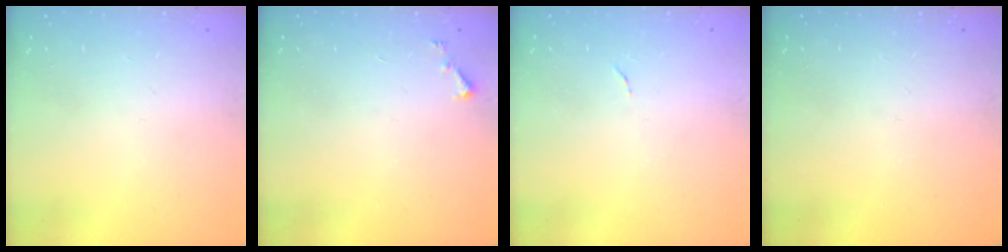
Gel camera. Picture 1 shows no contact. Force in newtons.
{"total": 3.3, "press": 3.3, "slide": 0.3}
{"total": 4.0, "press": 4.0, "slide": 0.3}
{"total": 0.0}